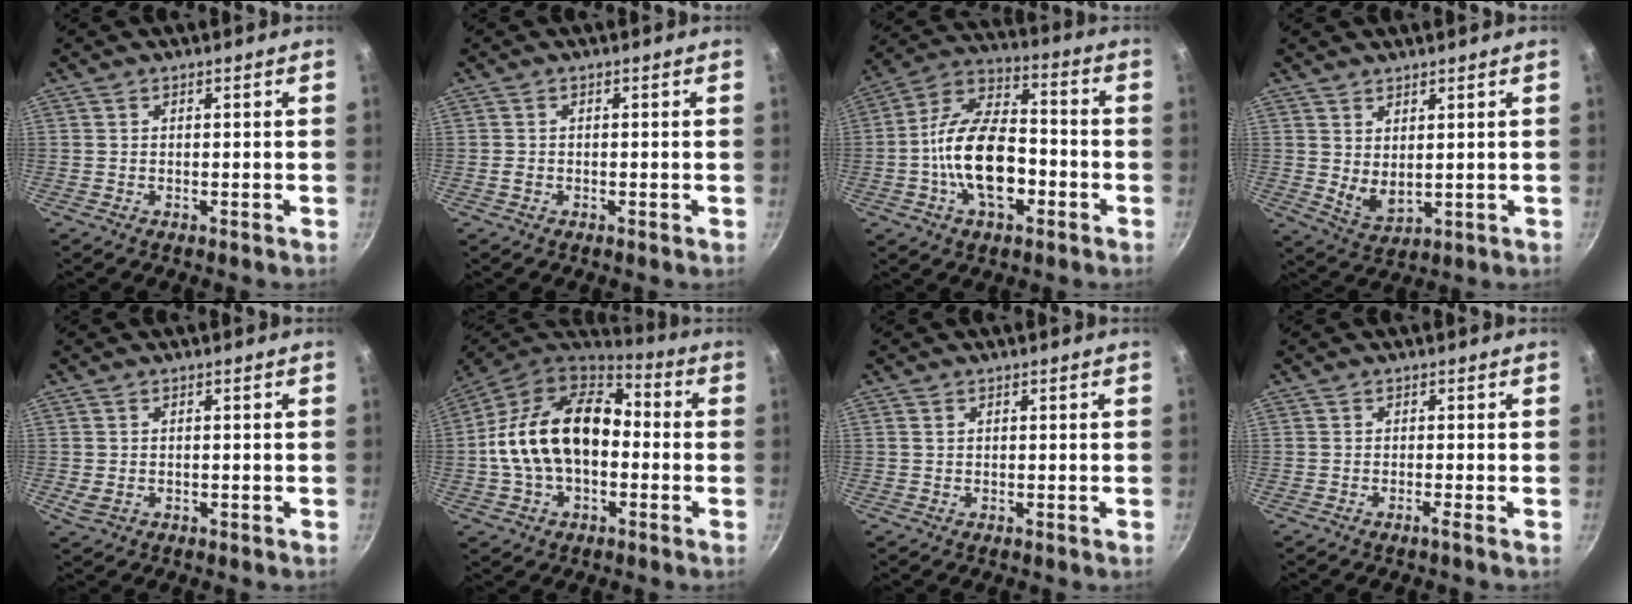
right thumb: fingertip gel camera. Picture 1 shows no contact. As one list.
[{"total": 0.7, "force": [-0.3, 0.5, 0.4], "torque": [-0.011, 0.005, -0.007]}, {"total": 16.7, "force": [-4.2, 9.1, 13.4], "torque": [-0.217, 0.044, -0.087]}, {"total": 5.1, "force": [2.3, 2.5, 3.7], "torque": [-0.060, -0.029, 0.049]}, {"total": 1.9, "force": [-0.3, 1.4, 1.2], "torque": [-0.023, -0.001, 0.001]}, {"total": 20.6, "force": [-0.8, 13.6, 15.4], "torque": [-0.252, 0.046, -0.026]}, {"total": 0.7, "force": [0.4, 0.5, 0.4], "torque": [-0.007, 0.002, 0.007]}, {"total": 1.0, "force": [-0.6, -0.4, 0.8], "torque": [-0.023, 0.002, -0.011]}]